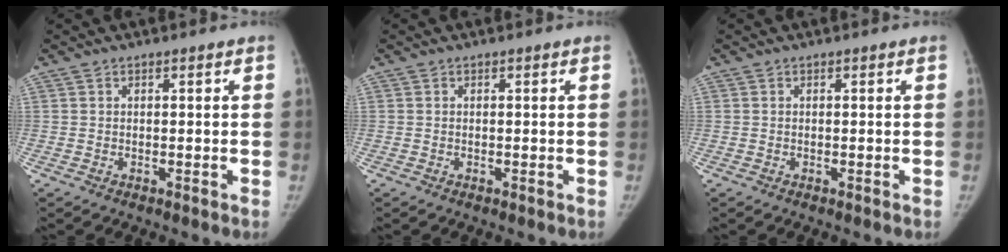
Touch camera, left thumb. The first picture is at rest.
{"total": 0.0}
{"total": 0.0}